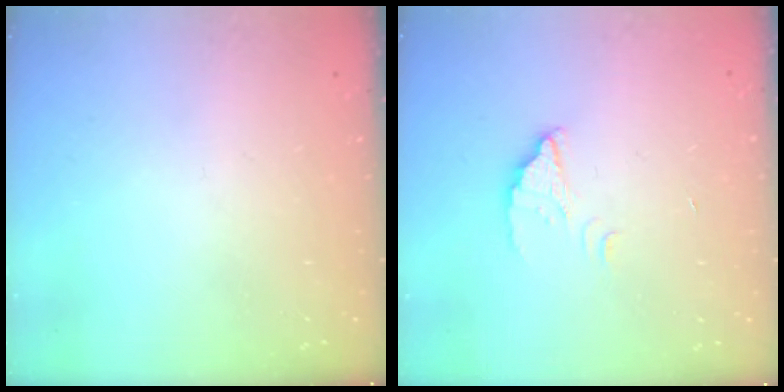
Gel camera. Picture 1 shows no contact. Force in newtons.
{"total": 2.4, "press": 2.4, "slide": 0.1}